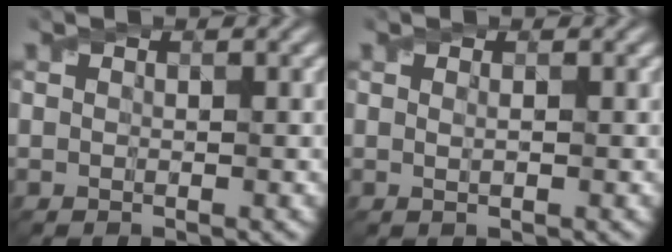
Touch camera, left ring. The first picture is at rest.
{"total": 0.9, "force": [0.2, 0.2, 0.8], "torque": [-0.013, -0.003, 0.001]}